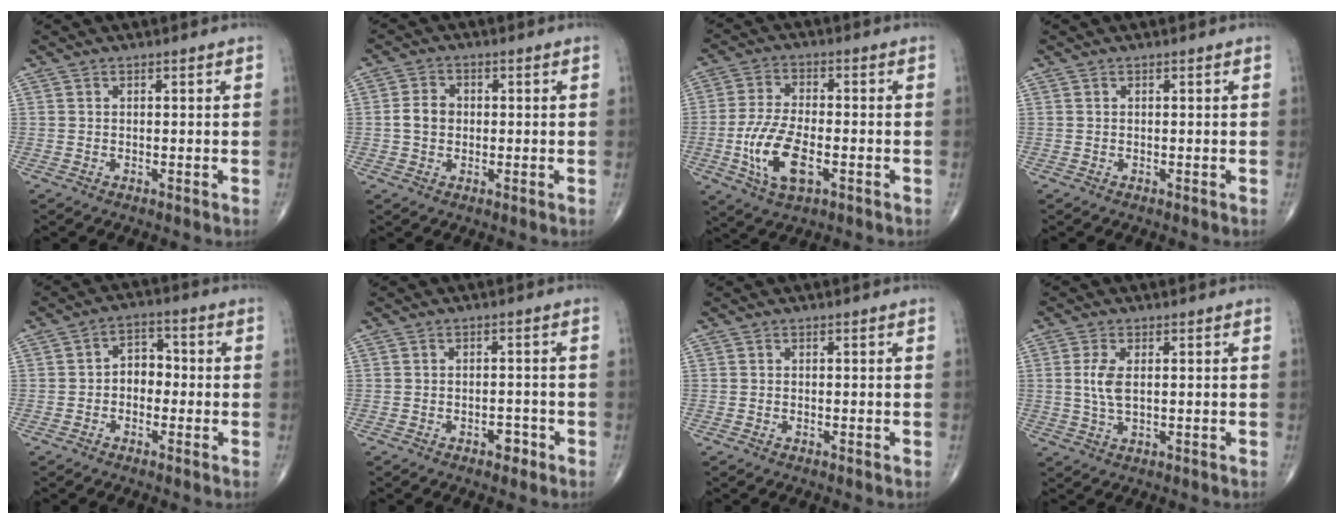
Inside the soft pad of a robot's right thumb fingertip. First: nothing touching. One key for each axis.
{"total": 6.2, "fx": -0.5, "fy": 4.6, "fz": 4.1, "tx": -0.074, "ty": 0.019, "tz": -0.016}
{"total": 11.2, "fx": -3.2, "fy": 5.2, "fz": 9.4, "tx": -0.191, "ty": 0.007, "tz": -0.059}
{"total": 0.0}
{"total": 5.0, "fx": -0.8, "fy": 3.7, "fz": 3.2, "tx": -0.027, "ty": 0.021, "tz": -0.027}
{"total": 2.5, "fx": -1.5, "fy": 1.5, "fz": 1.4, "tx": -0.009, "ty": 0.009, "tz": -0.020}
{"total": 0.0}
{"total": 4.4, "fx": 0.6, "fy": 1.9, "fz": 3.9, "tx": -0.091, "ty": -0.005, "tz": 0.014}